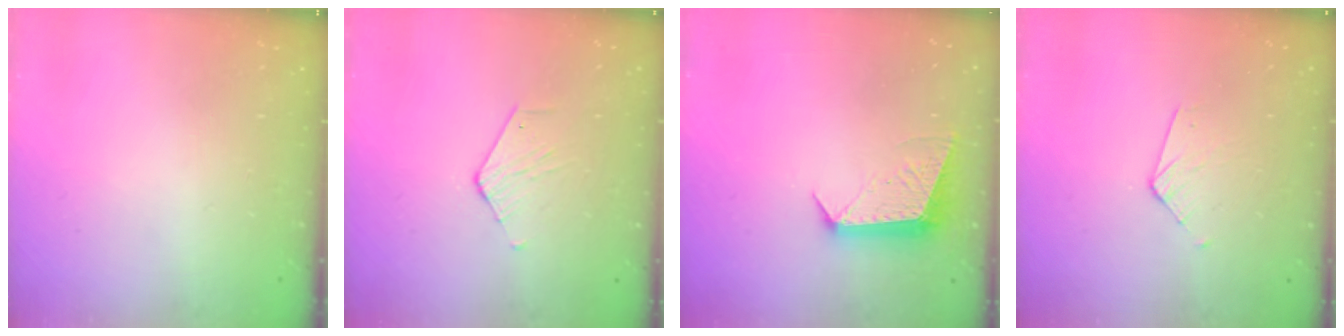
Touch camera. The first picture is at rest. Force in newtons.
{"total": 2.7, "press": 2.7, "slide": 0.3}
{"total": 9.5, "press": 9.5, "slide": 0.3}
{"total": 3.8, "press": 3.8, "slide": 0.3}